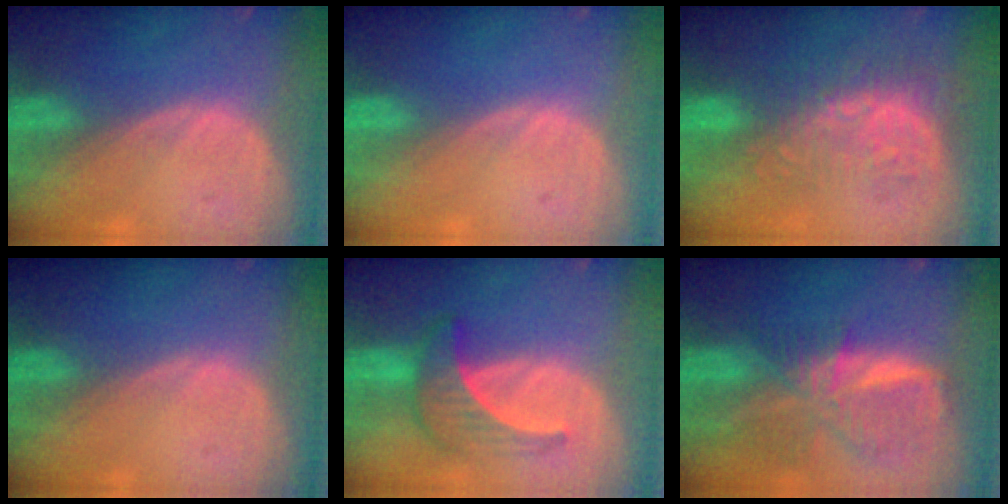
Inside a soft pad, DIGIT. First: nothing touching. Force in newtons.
{"total": 0.0}
{"total": 10.0, "press": 8.7, "slide": 4.8}
{"total": 0.0}
{"total": 6.3, "press": 6.0, "slide": 1.9}
{"total": 9.2, "press": 8.0, "slide": 4.5}